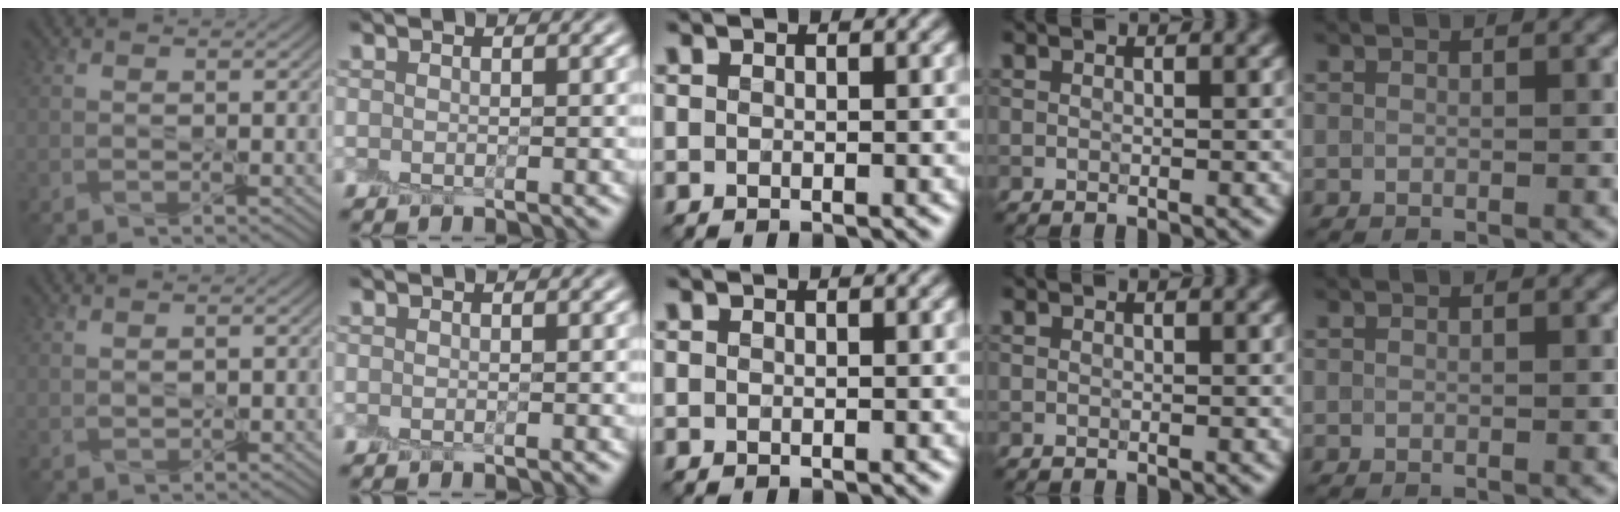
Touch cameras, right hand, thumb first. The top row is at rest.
{"thumb": {"total": 1.0, "force": [0.7, 0.5, 0.6], "torque": [-0.018, -0.001, 0.022]}}